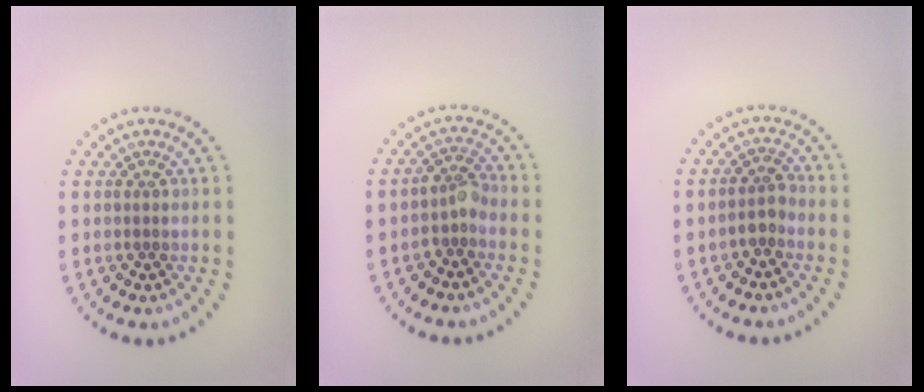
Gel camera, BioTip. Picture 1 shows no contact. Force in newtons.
{"total": 1.8, "press": 1.5, "slide": 1.1}
{"total": 1.5, "press": 1.3, "slide": 0.7}